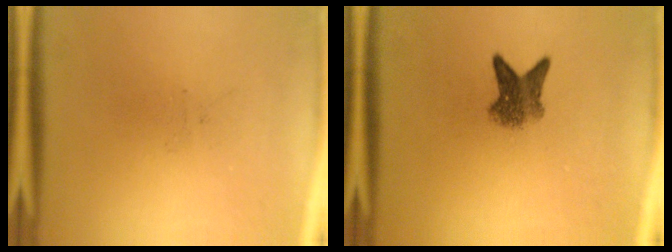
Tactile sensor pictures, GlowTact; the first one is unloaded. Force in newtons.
{"total": 4.4}